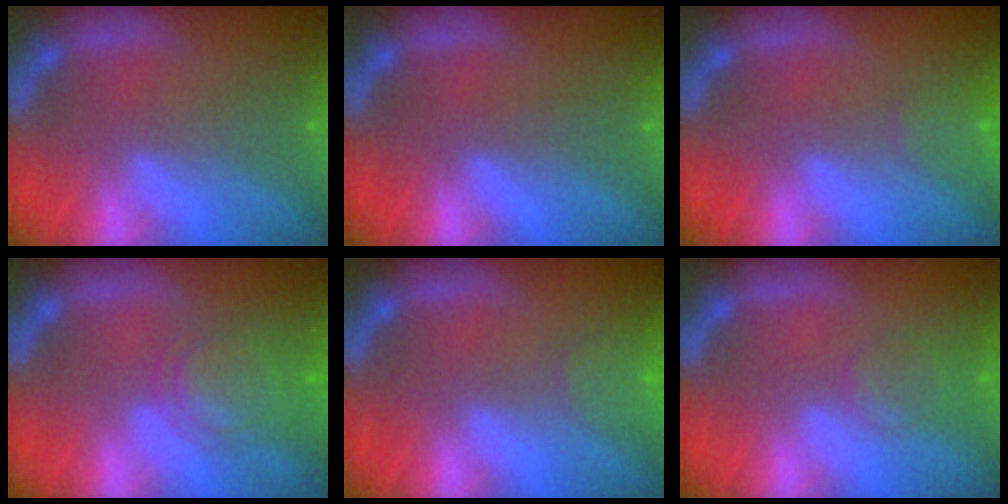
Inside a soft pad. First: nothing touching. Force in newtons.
{"total": 0.0}
{"total": 1.9}
{"total": 5.6}
{"total": 2.4}
{"total": 2.4}